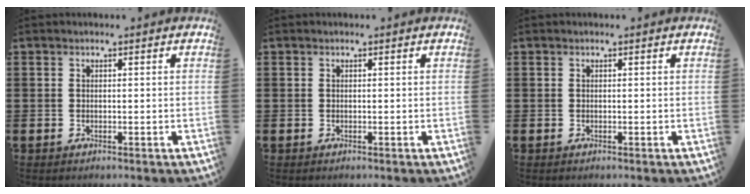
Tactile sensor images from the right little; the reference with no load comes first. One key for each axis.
{"total": 0.0}
{"total": 0.0}